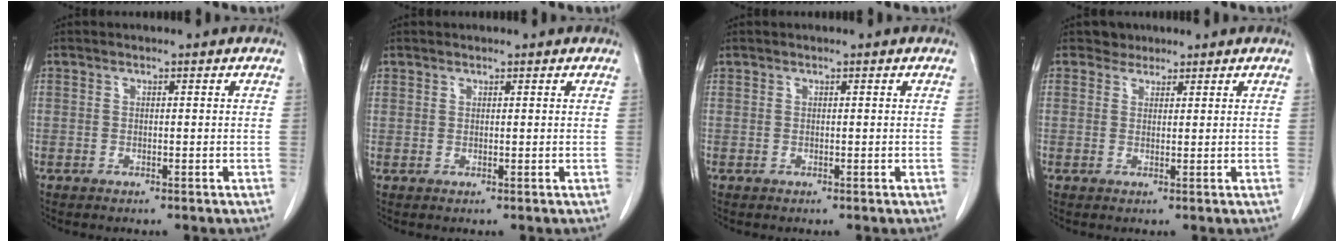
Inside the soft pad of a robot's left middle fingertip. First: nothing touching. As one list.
[{"total": 0.8, "force": [0.6, 0.5, 0.0], "torque": [0.002, 0.000, 0.008]}, {"total": 0.0}, {"total": 1.8, "force": [1.4, 1.0, -0.3], "torque": [0.005, 0.003, 0.019]}]